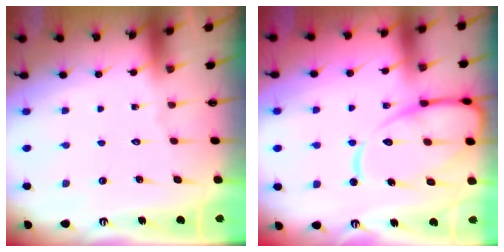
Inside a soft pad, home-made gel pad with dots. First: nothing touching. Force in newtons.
{"total": 14.8, "press": 14.7, "slide": 1.7}